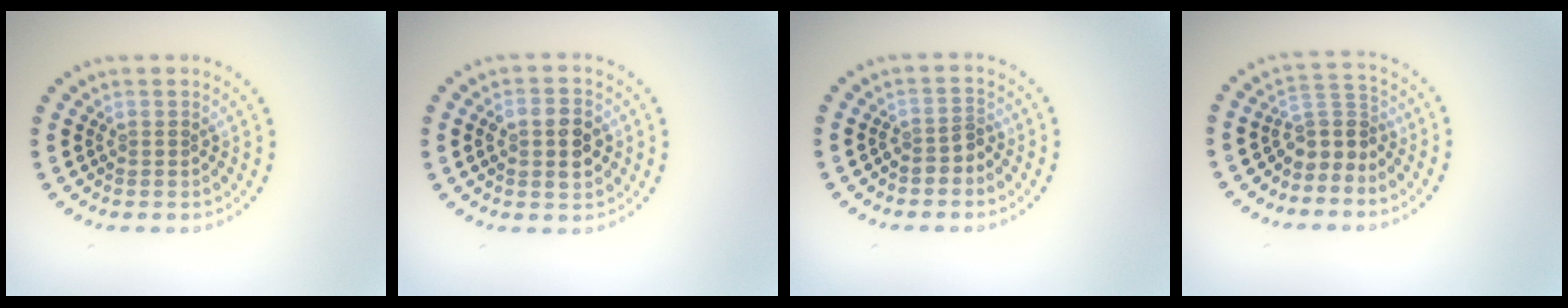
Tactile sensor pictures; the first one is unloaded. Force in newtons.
{"total": 3.8, "press": 3.8, "slide": 0.2}
{"total": 1.4, "press": 1.0, "slide": 0.9}
{"total": 2.9, "press": 1.9, "slide": 2.1}